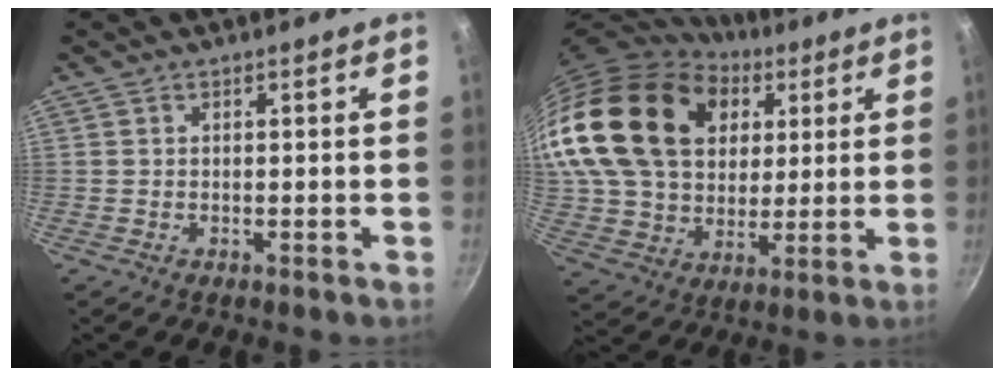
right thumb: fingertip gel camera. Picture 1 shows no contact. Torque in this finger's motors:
{"motor_torque": [-0.92, 4.10, 2.77, 0.00, 0.39]}